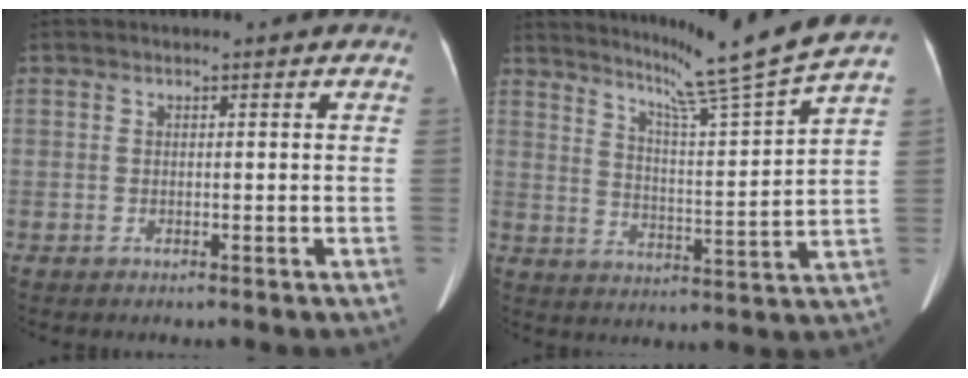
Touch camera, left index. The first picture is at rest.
{"total": 13.7, "force": [12.0, -3.3, 5.6], "torque": [-0.098, -0.047, 0.178]}